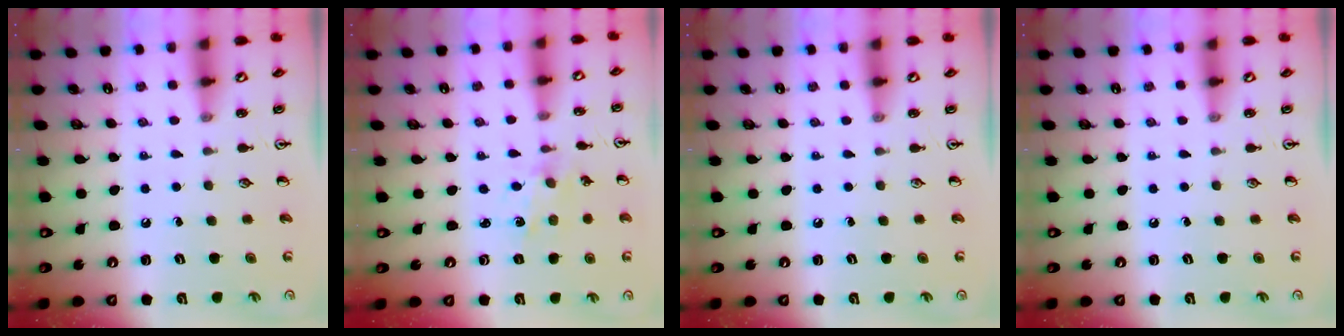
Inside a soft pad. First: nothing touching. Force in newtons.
{"total": 0.8, "press": 0.8, "slide": 0.2}
{"total": 0.0}
{"total": 0.0}